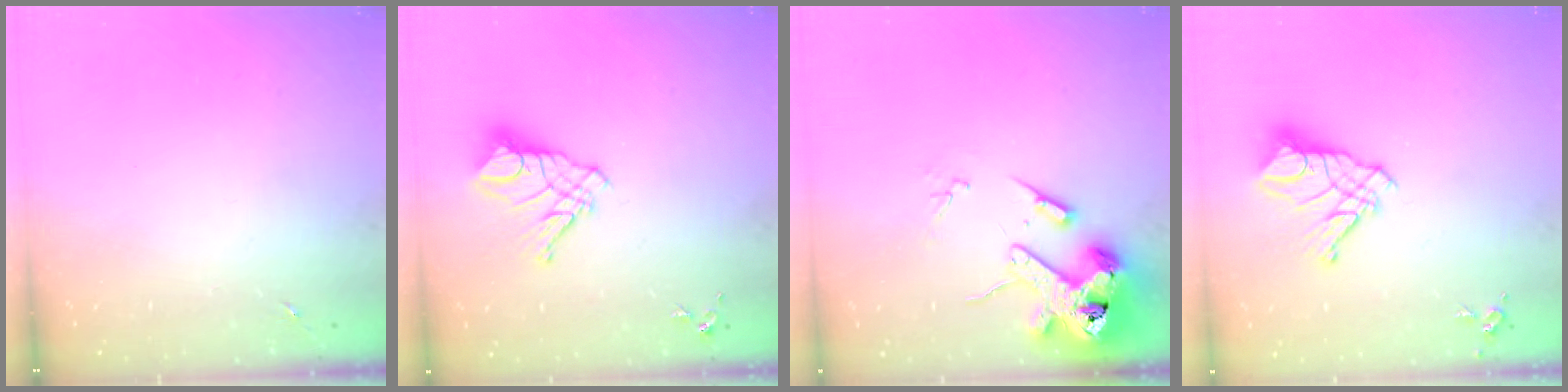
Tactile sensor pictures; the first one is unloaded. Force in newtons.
{"total": 11.6, "press": 11.5, "slide": 1.1}
{"total": 15.6, "press": 15.4, "slide": 2.3}
{"total": 12.0, "press": 11.9, "slide": 1.1}